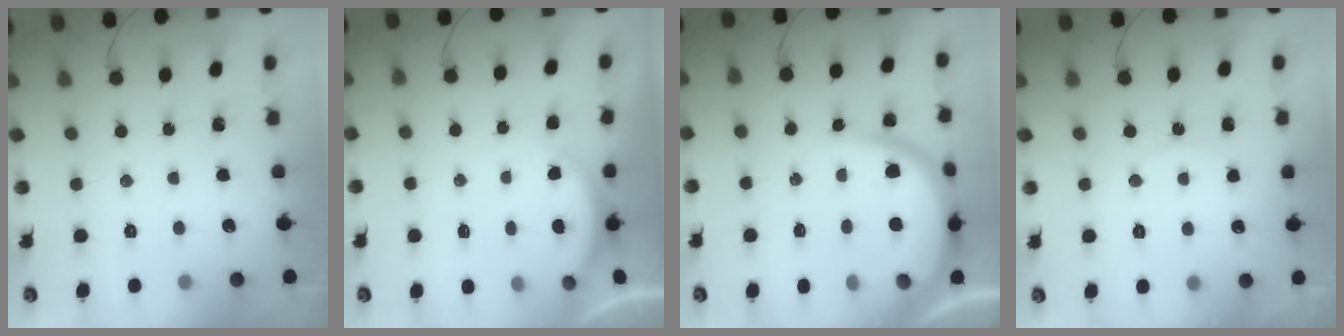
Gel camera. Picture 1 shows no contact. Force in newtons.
{"total": 2.5, "press": 2.4, "slide": 0.6}
{"total": 9.6, "press": 9.6, "slide": 1.1}
{"total": 4.2, "press": 4.2, "slide": 0.4}